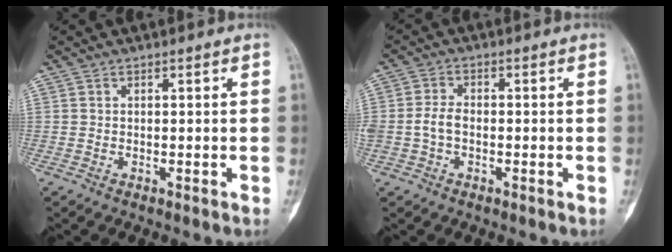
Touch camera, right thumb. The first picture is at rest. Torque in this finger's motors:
{"motor_torque": [1.13, 1.26, 0.55, -0.32, 0.11]}